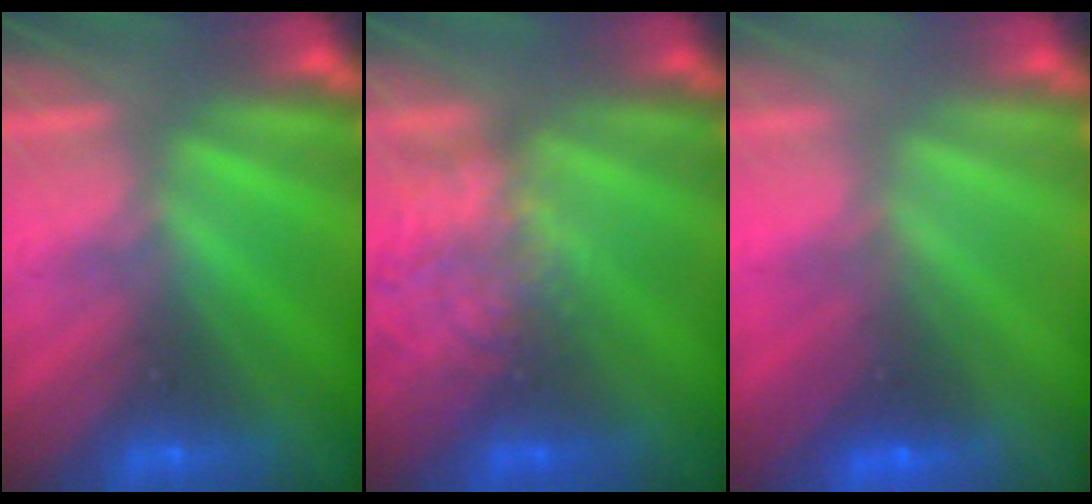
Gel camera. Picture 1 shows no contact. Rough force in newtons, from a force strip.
{"total": 2.2}
{"total": 1.8}